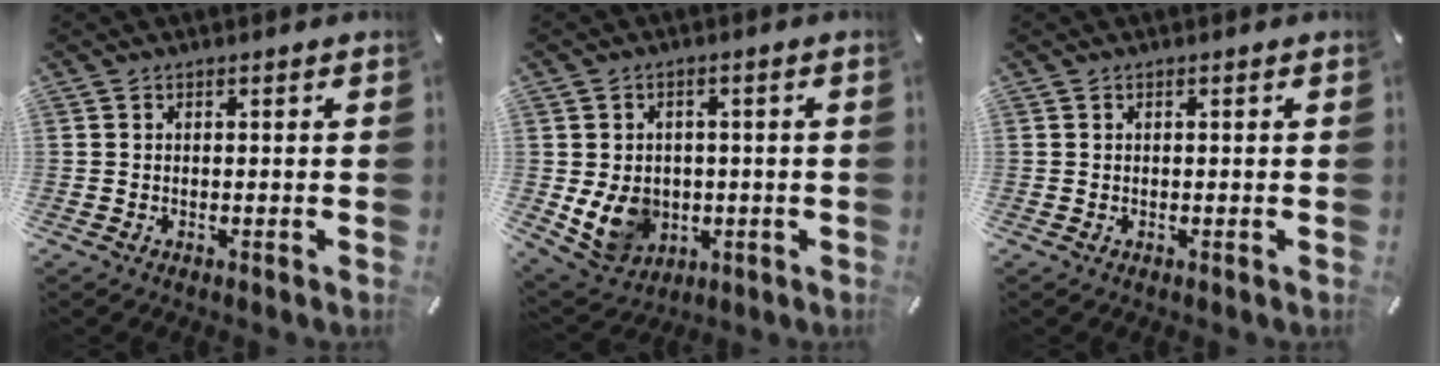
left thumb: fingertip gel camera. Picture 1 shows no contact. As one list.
[{"total": 9.8, "force": [-1.4, 8.3, 5.0], "torque": [-0.114, 0.008, -0.022]}, {"total": 0.0}]